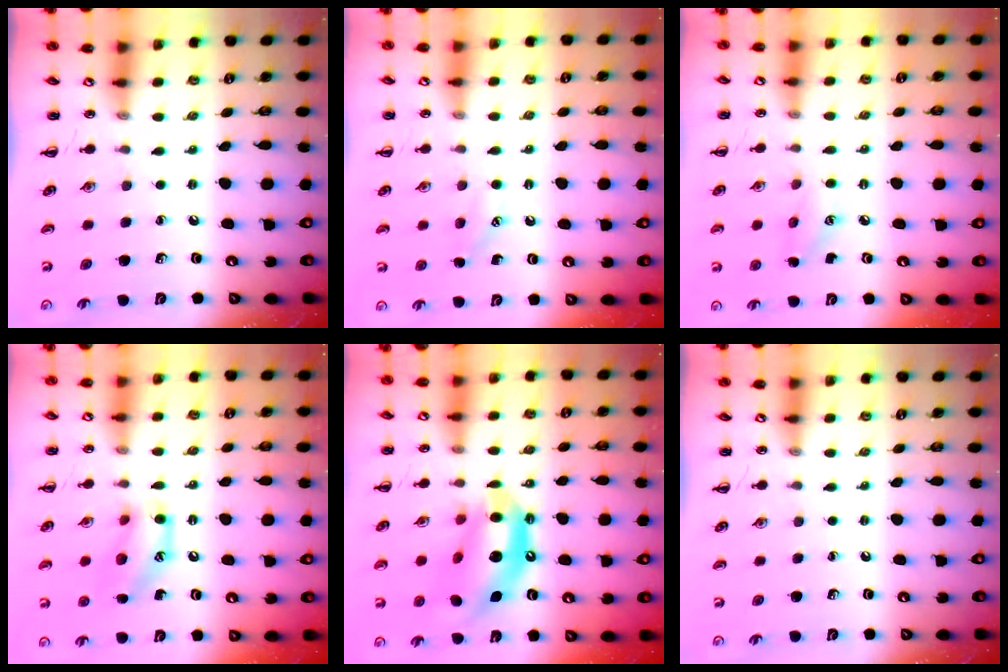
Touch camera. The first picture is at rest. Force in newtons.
{"total": 3.3, "press": 3.2, "slide": 0.8}
{"total": 5.4, "press": 5.2, "slide": 1.5}
{"total": 13.1, "press": 12.9, "slide": 2.2}
{"total": 15.5, "press": 14.9, "slide": 4.3}
{"total": 0.0}